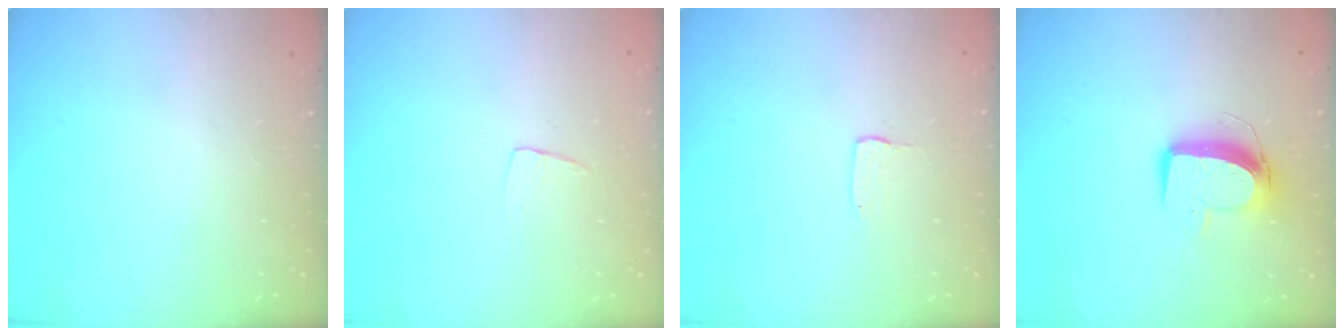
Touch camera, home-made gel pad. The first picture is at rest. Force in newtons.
{"total": 3.3, "press": 3.3, "slide": 0.2}
{"total": 1.0, "press": 1.0, "slide": 0.1}
{"total": 10.3, "press": 10.3, "slide": 0.8}